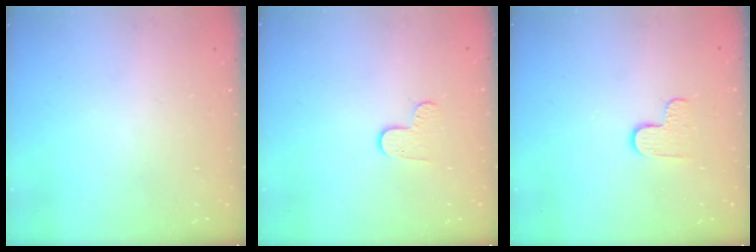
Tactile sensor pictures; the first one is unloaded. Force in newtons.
{"total": 6.4, "press": 6.4, "slide": 0.5}
{"total": 5.9, "press": 5.8, "slide": 0.6}